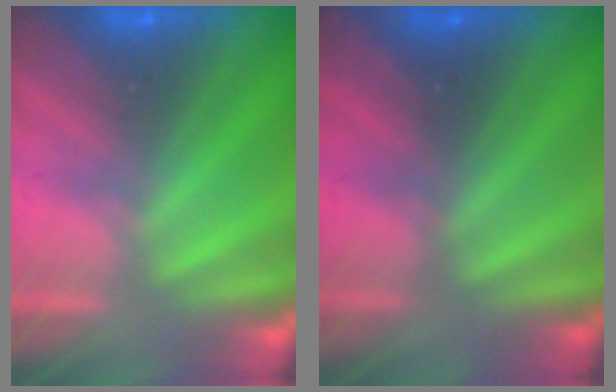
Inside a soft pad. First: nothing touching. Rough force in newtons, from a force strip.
{"total": 2.4}